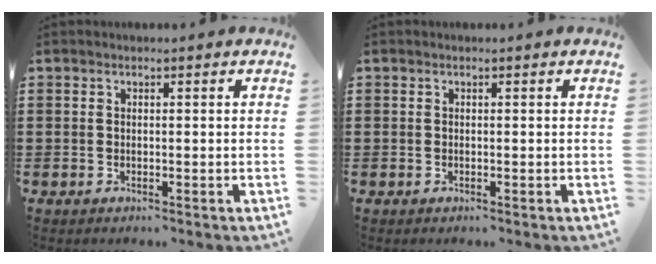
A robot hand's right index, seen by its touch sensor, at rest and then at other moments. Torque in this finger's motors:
{"motor_torque": [-0.80, 1.34, 0.00, 0.00]}